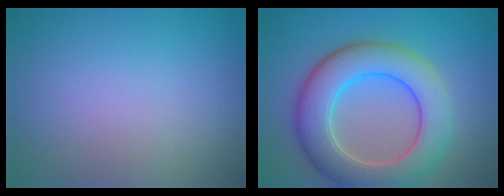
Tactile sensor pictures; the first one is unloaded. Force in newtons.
{"total": 8.3, "press": 8.3, "slide": 0.6}